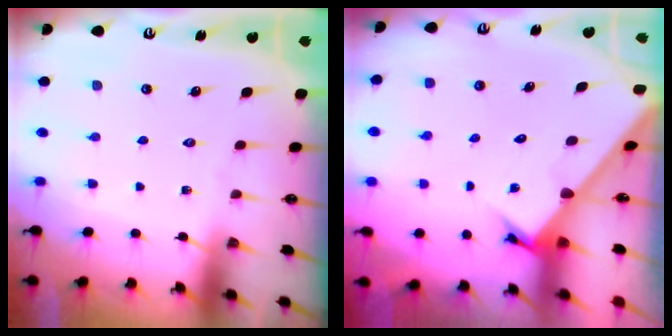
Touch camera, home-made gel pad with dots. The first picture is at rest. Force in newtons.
{"total": 2.4, "press": 2.4, "slide": 0.2}